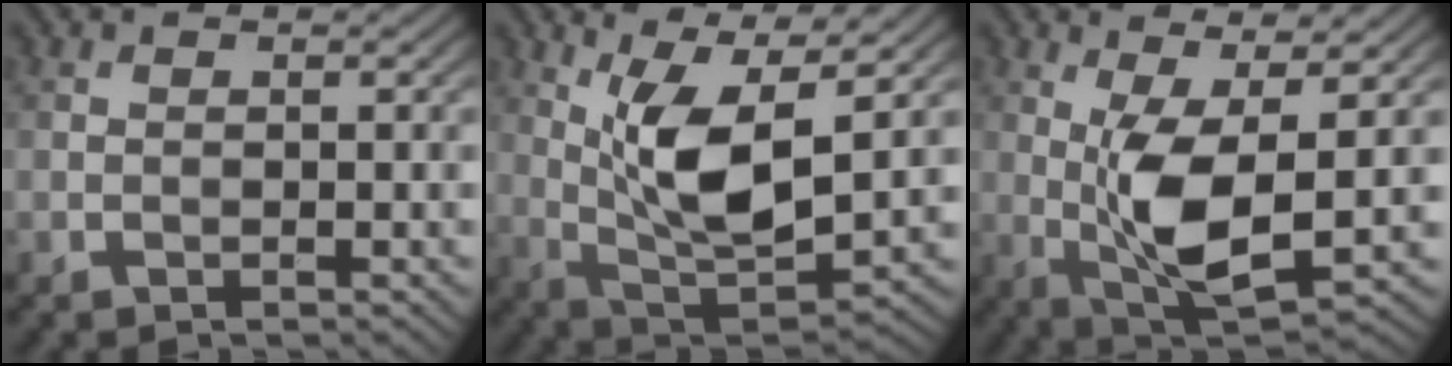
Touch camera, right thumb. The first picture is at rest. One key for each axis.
{"total": 10.5, "fx": 2.9, "fy": 3.7, "fz": 9.4, "tx": -0.189, "ty": -0.006, "tz": 0.060}
{"total": 8.5, "fx": 0.3, "fy": 2.9, "fz": 8.0, "tx": -0.168, "ty": -0.004, "tz": 0.010}